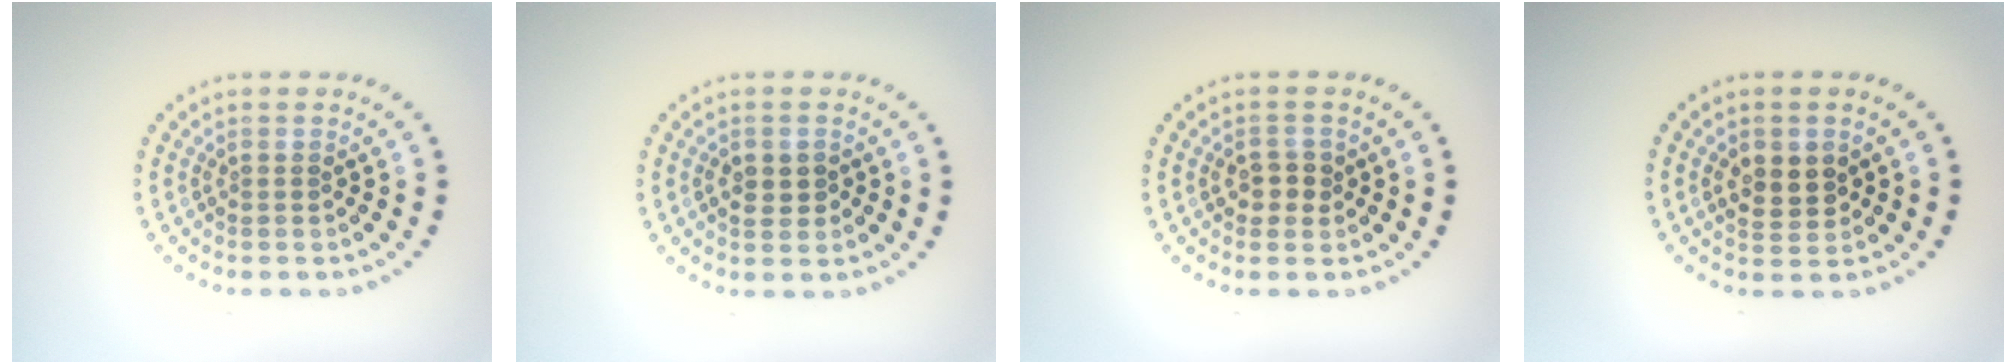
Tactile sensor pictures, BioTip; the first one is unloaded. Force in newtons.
{"total": 2.2, "press": 2.2, "slide": 0.1}
{"total": 2.0, "press": 1.9, "slide": 0.6}
{"total": 2.9, "press": 2.9, "slide": 0.4}